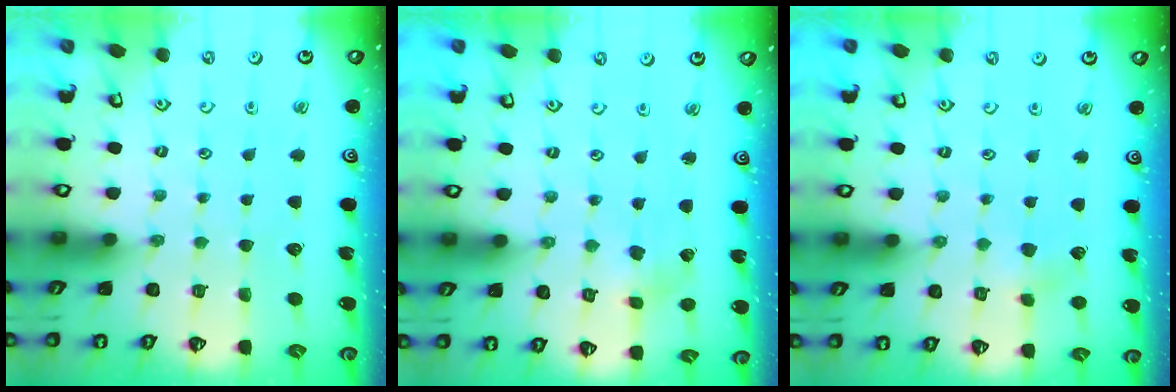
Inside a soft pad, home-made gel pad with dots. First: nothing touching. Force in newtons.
{"total": 2.5, "press": 2.5, "slide": 0.6}
{"total": 2.9, "press": 2.8, "slide": 0.2}